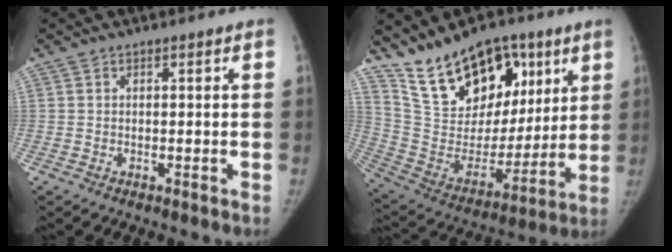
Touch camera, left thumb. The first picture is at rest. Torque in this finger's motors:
{"motor_torque": [0.30, 0.32, 1.28, -1.03, 0.27]}